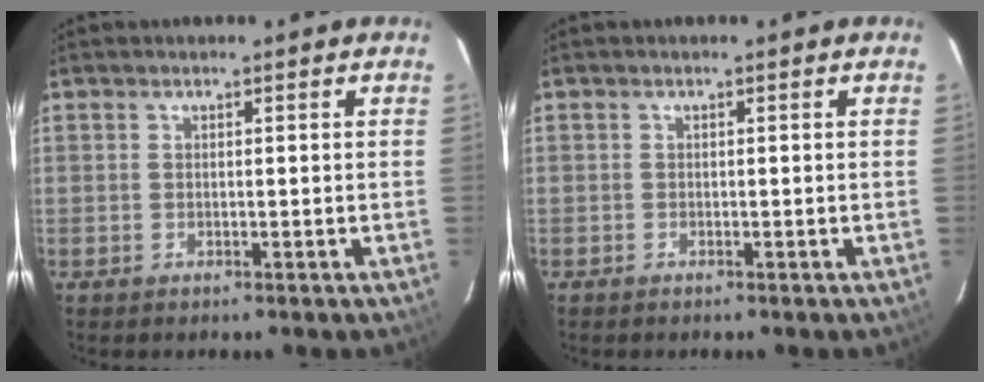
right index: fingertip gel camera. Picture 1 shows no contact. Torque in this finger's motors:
{"motor_torque": [0.02, -0.11, -0.23, -0.09]}